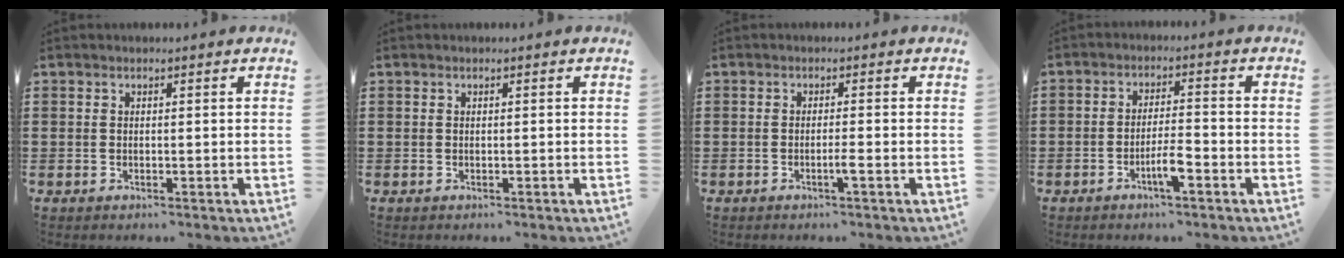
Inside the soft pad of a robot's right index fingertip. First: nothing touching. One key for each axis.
{"total": 0.0}
{"total": 1.7, "fx": -0.9, "fy": -0.2, "fz": 1.5, "tx": -0.025, "ty": -0.004, "tz": -0.018}
{"total": 4.1, "fx": -2.4, "fy": 0.8, "fz": 3.2, "tx": -0.068, "ty": 0.001, "tz": -0.047}